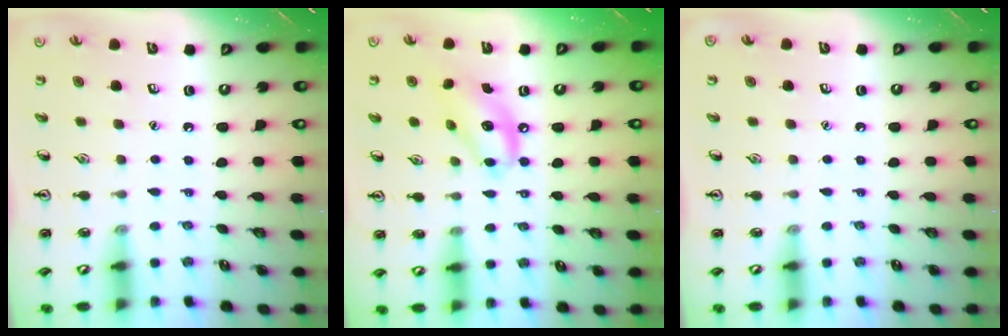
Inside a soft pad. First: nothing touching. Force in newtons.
{"total": 11.2, "press": 10.9, "slide": 2.5}
{"total": 0.0}